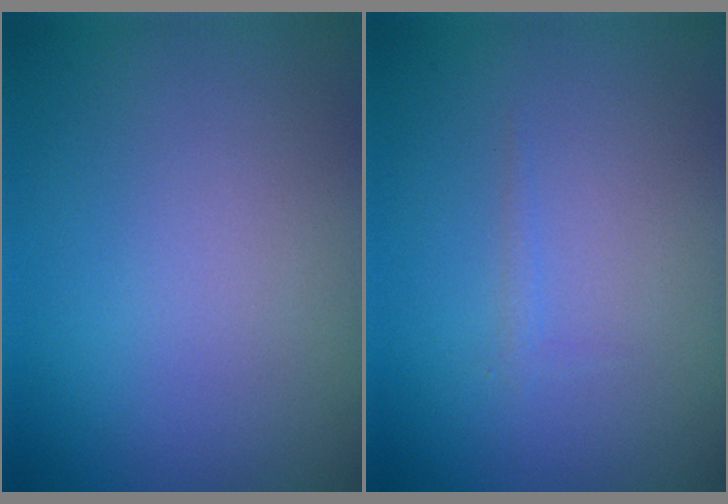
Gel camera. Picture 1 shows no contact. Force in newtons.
{"total": 0.6, "press": 0.5, "slide": 0.1}